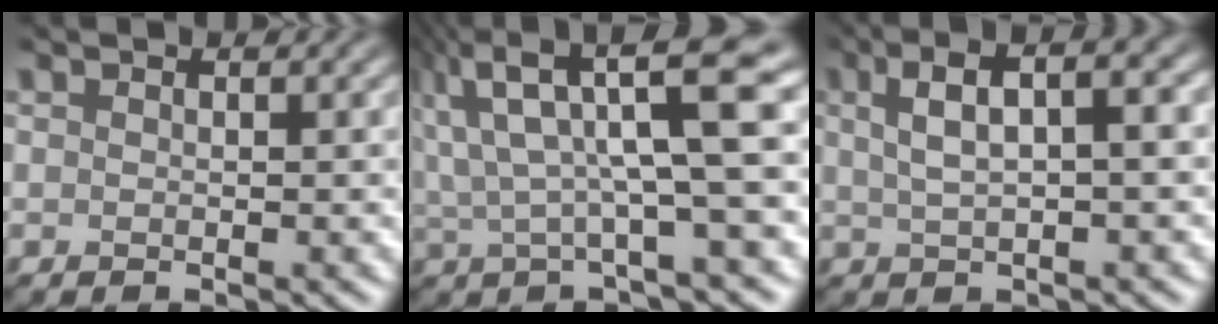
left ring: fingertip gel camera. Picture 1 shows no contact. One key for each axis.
{"total": 8.4, "fx": 1.8, "fy": 1.7, "fz": 8.0, "tx": -0.139, "ty": 0.018, "tz": 0.029}
{"total": 6.4, "fx": 1.3, "fy": 2.2, "fz": 5.8, "tx": -0.082, "ty": 0.020, "tz": 0.015}